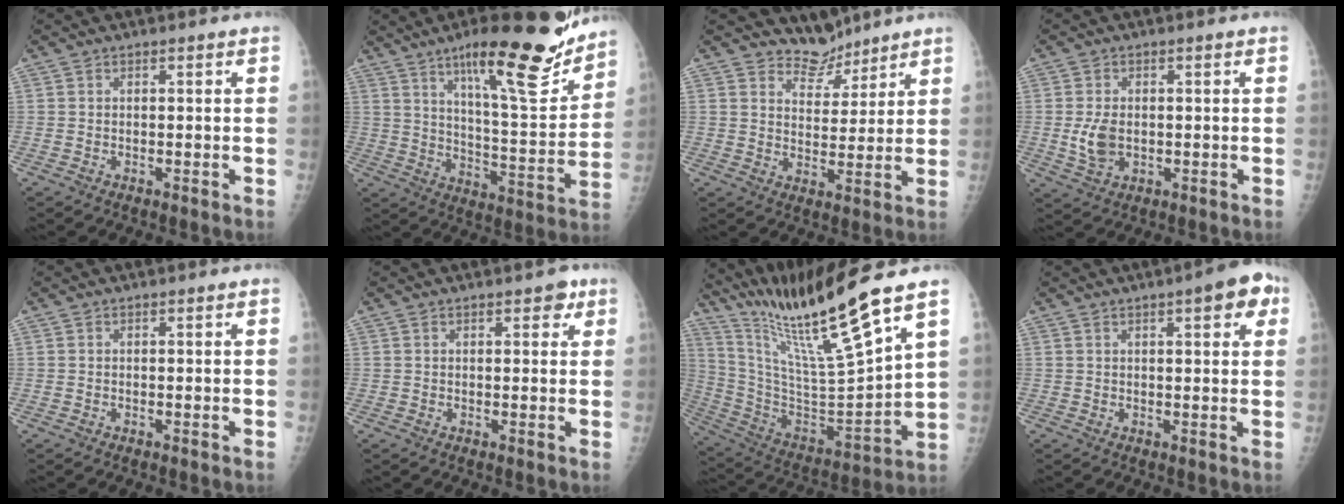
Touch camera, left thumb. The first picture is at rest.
{"total": 21.2, "force": [14.6, 4.4, 14.8], "torque": [-0.188, -0.082, 0.230]}
{"total": 5.4, "force": [4.9, 2.3, -0.6], "torque": [0.038, -0.048, 0.088]}
{"total": 5.0, "force": [-0.4, 3.3, 3.7], "torque": [-0.071, -0.003, -0.002]}
{"total": 0.0}
{"total": 2.6, "force": [1.4, 1.3, 1.7], "torque": [-0.007, -0.002, 0.014]}
{"total": 21.1, "force": [16.2, -0.6, 13.5], "torque": [-0.222, -0.085, 0.312]}
{"total": 6.8, "force": [3.1, 2.0, 5.8], "torque": [-0.057, -0.001, 0.032]}